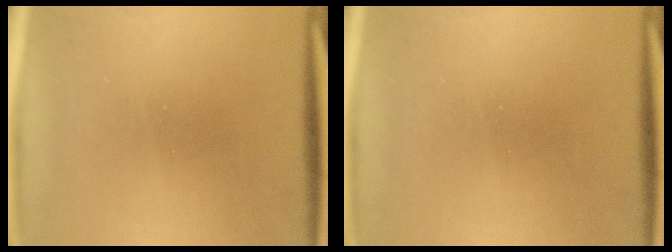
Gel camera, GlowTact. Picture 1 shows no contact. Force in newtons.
{"total": 0.0}